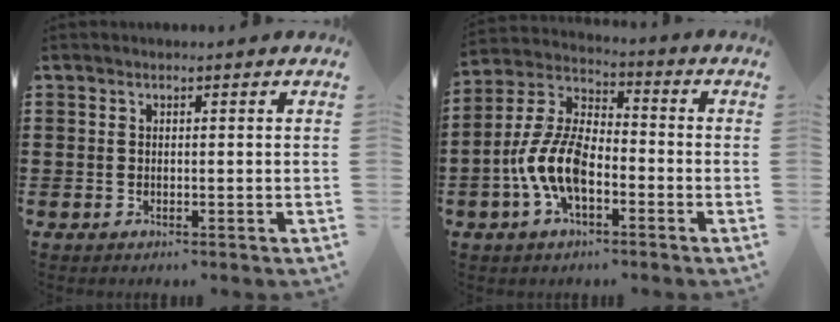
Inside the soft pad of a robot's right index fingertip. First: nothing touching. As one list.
[{"total": 9.6, "force": [-3.7, 4.8, 7.4], "torque": [-0.188, -0.003, -0.076]}]